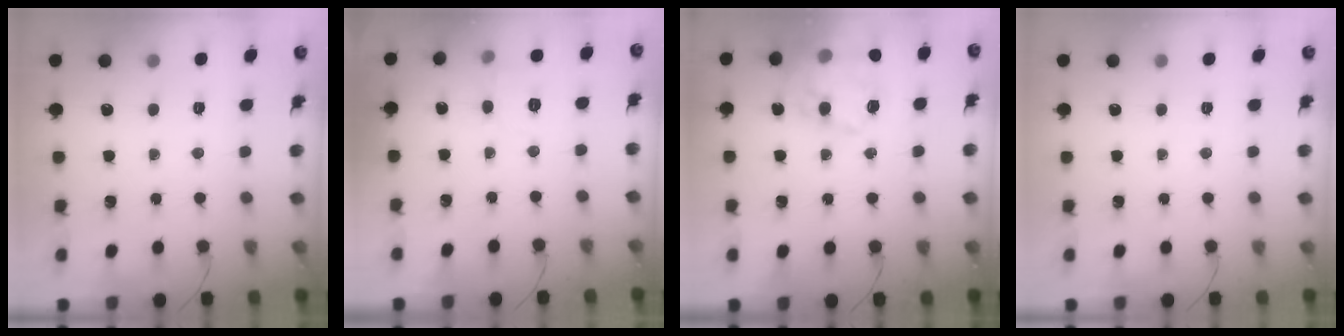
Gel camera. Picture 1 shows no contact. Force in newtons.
{"total": 5.6, "press": 5.4, "slide": 1.6}
{"total": 20.2, "press": 20.0, "slide": 2.6}
{"total": 0.0}